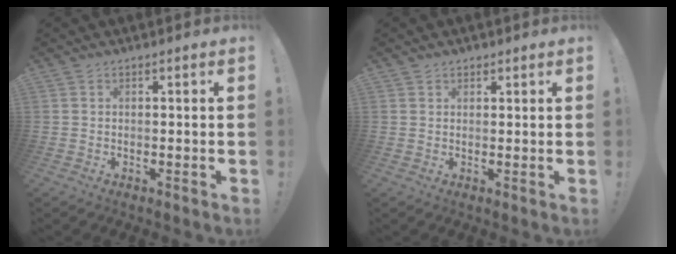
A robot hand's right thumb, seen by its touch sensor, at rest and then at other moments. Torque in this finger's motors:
{"motor_torque": [-0.01, -0.10, -0.26, 0.07, 0.04]}